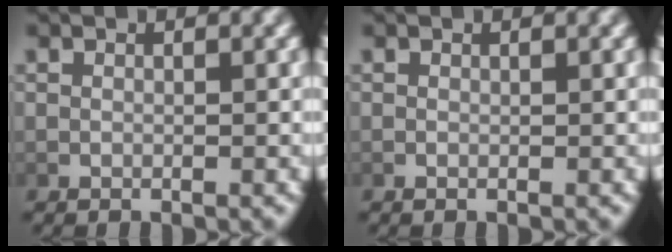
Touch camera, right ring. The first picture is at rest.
{"total": 0.0}